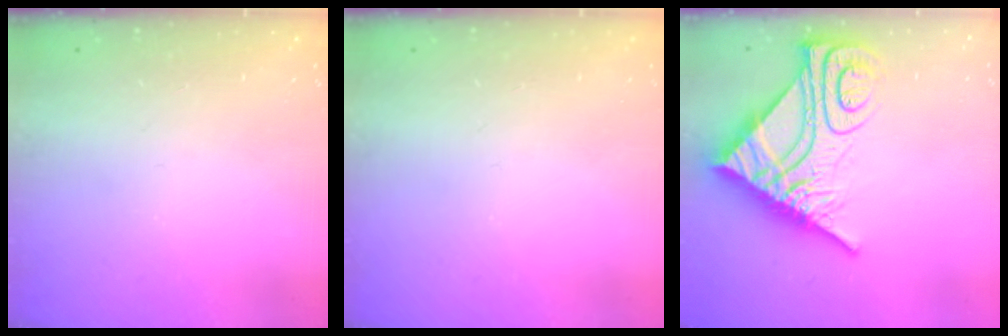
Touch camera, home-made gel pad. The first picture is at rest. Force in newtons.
{"total": 0.0}
{"total": 15.3, "press": 15.3, "slide": 1.3}